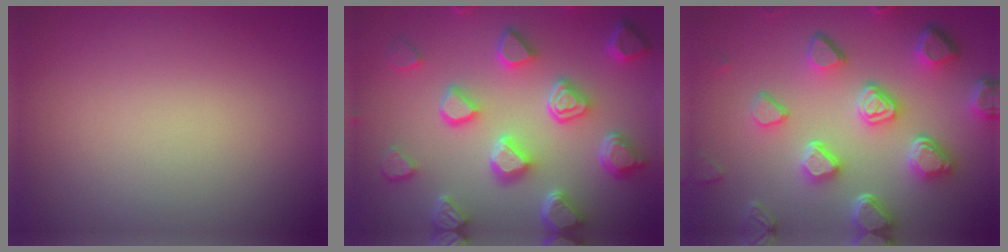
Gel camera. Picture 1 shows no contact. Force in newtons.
{"total": 7.7, "press": 5.9, "slide": 4.9}
{"total": 7.4, "press": 5.6, "slide": 4.8}